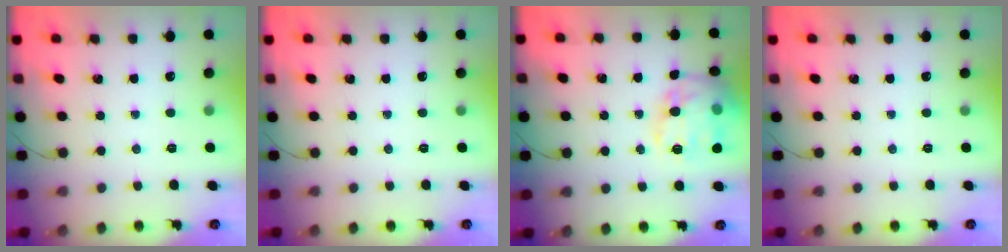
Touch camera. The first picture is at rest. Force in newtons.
{"total": 0.0}
{"total": 19.4, "press": 19.3, "slide": 1.6}
{"total": 0.0}